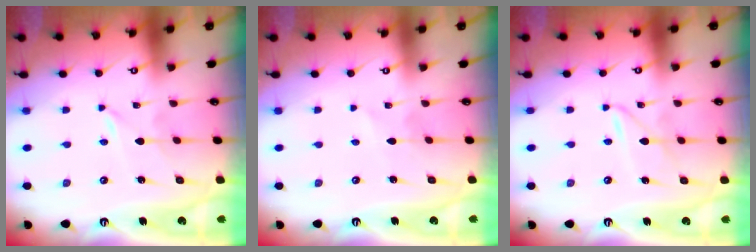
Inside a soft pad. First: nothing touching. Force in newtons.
{"total": 2.4, "press": 2.4, "slide": 0.3}
{"total": 2.9, "press": 2.9, "slide": 0.3}